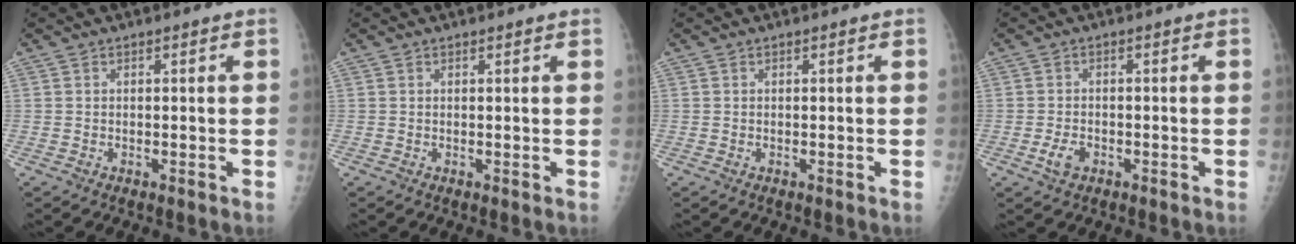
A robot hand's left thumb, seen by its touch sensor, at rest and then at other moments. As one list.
[{"total": 0.8, "force": [0.8, 0.0, 0.3], "torque": [-0.005, 0.002, 0.013]}, {"total": 0.0}, {"total": 2.7, "force": [-1.1, 1.7, 1.8], "torque": [-0.035, 0.000, -0.019]}]